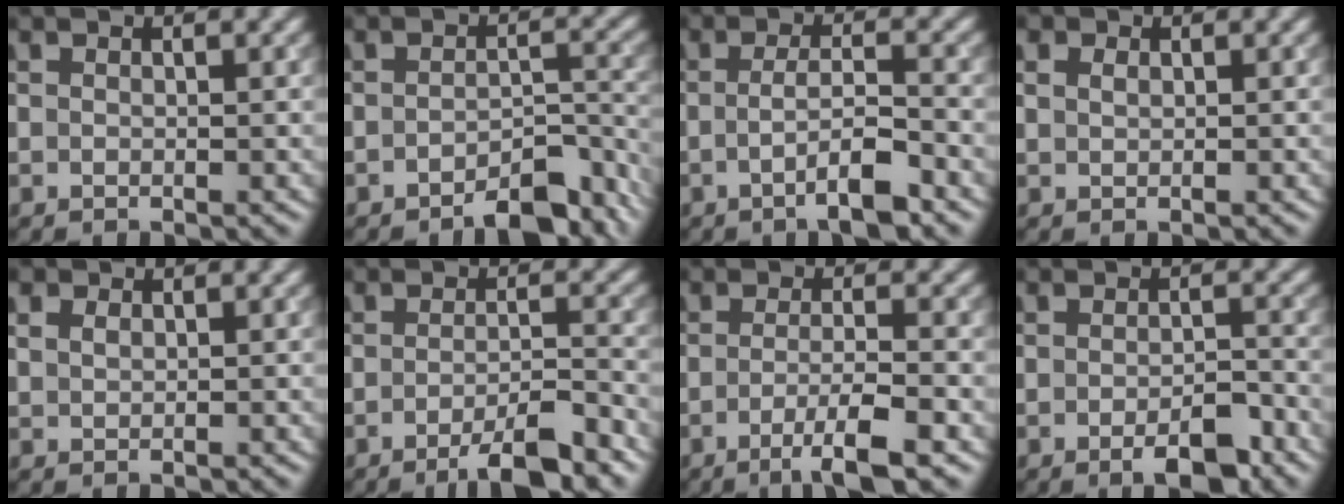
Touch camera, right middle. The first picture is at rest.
{"total": 4.9, "force": [-3.8, 1.6, 2.7], "torque": [-0.032, 0.007, -0.054]}
{"total": 4.3, "force": [-1.6, 0.8, 3.9], "torque": [-0.064, 0.006, -0.032]}
{"total": 0.9, "force": [0.5, 0.6, 0.6], "torque": [-0.010, -0.001, 0.008]}
{"total": 1.3, "force": [0.8, 0.9, 0.6], "torque": [-0.012, 0.000, 0.015]}
{"total": 4.7, "force": [-2.8, 0.9, 3.6], "torque": [-0.054, 0.000, -0.048]}
{"total": 4.3, "force": [-1.8, 0.8, 3.9], "torque": [-0.063, -0.002, -0.036]}
{"total": 3.4, "force": [-1.9, 1.0, 2.7], "torque": [-0.042, -0.002, -0.031]}